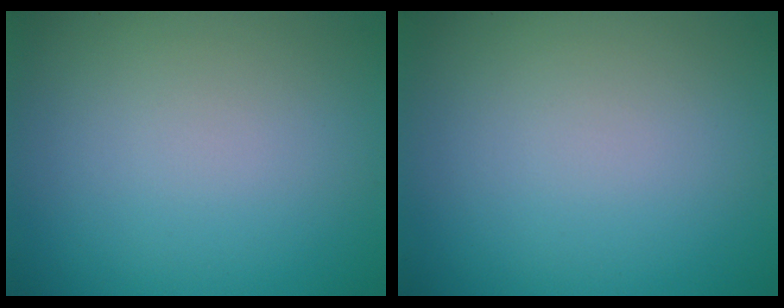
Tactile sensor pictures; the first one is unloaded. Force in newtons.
{"total": 0.0}